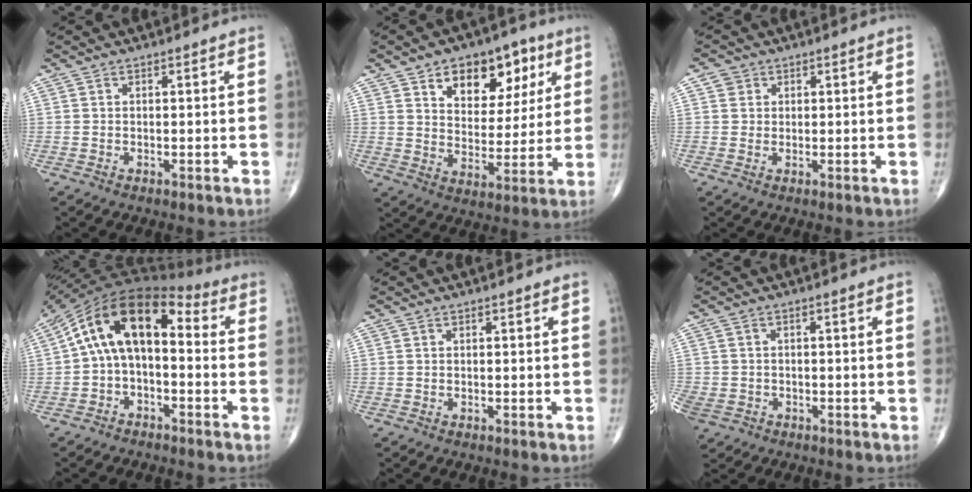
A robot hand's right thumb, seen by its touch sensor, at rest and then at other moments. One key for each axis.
{"total": 14.3, "fx": 6.9, "fy": 8.9, "fz": 8.8, "tx": -0.083, "ty": -0.027, "tz": 0.108}
{"total": 2.4, "fx": 0.8, "fy": 2.2, "fz": 0.4, "tx": 0.008, "ty": -0.002, "tz": 0.008}
{"total": 13.6, "fx": 0.6, "fy": 7.6, "fz": 11.2, "tx": -0.176, "ty": 0.051, "tz": -0.006}
{"total": 0.0}
{"total": 5.8, "fx": -2.6, "fy": 4.8, "fz": 2.0, "tx": -0.061, "ty": 0.006, "tz": -0.040}